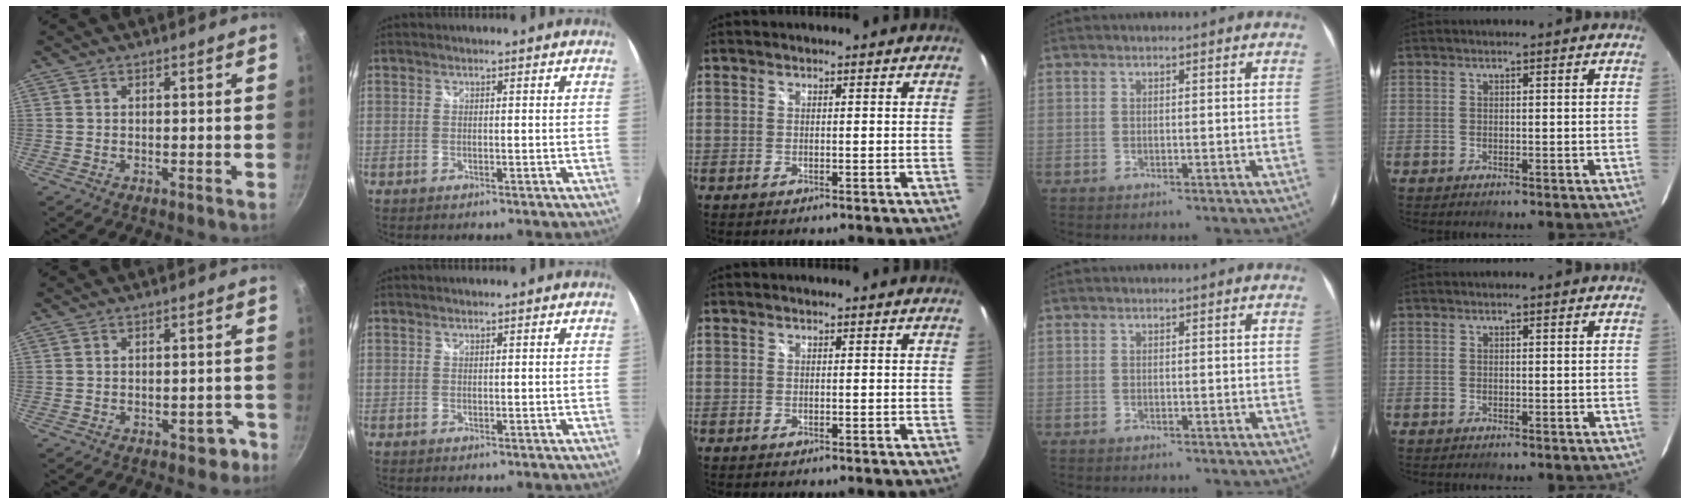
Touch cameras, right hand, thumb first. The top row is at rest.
{"thumb": {"total": 3.6, "force": [-2.1, 2.2, 1.9], "torque": [0.001, 0.036, -0.009]}}